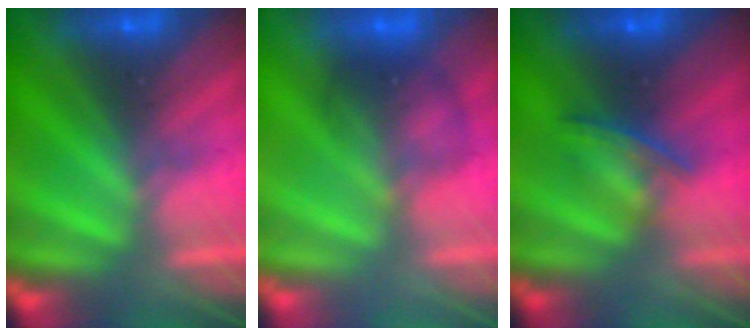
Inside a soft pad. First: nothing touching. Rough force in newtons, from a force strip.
{"total": 2.0}
{"total": 8.3}